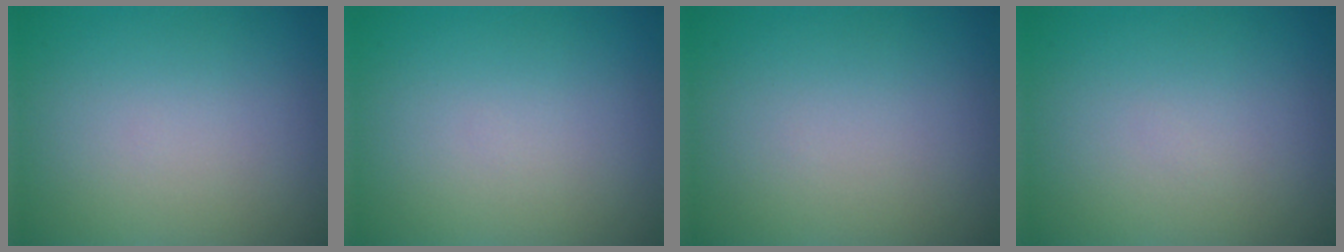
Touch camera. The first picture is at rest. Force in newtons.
{"total": 0.0}
{"total": 0.0}
{"total": 0.0}